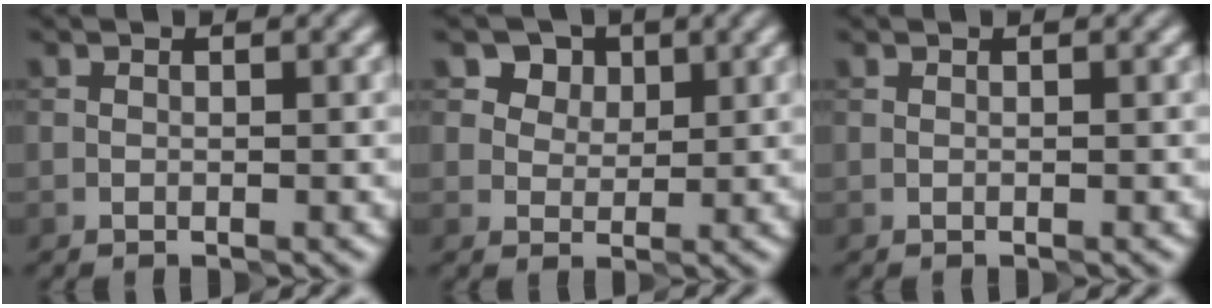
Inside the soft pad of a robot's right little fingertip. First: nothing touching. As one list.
[{"total": 6.1, "force": [3.8, 4.2, 2.3], "torque": [-0.045, 0.006, 0.055]}, {"total": 0.0}]